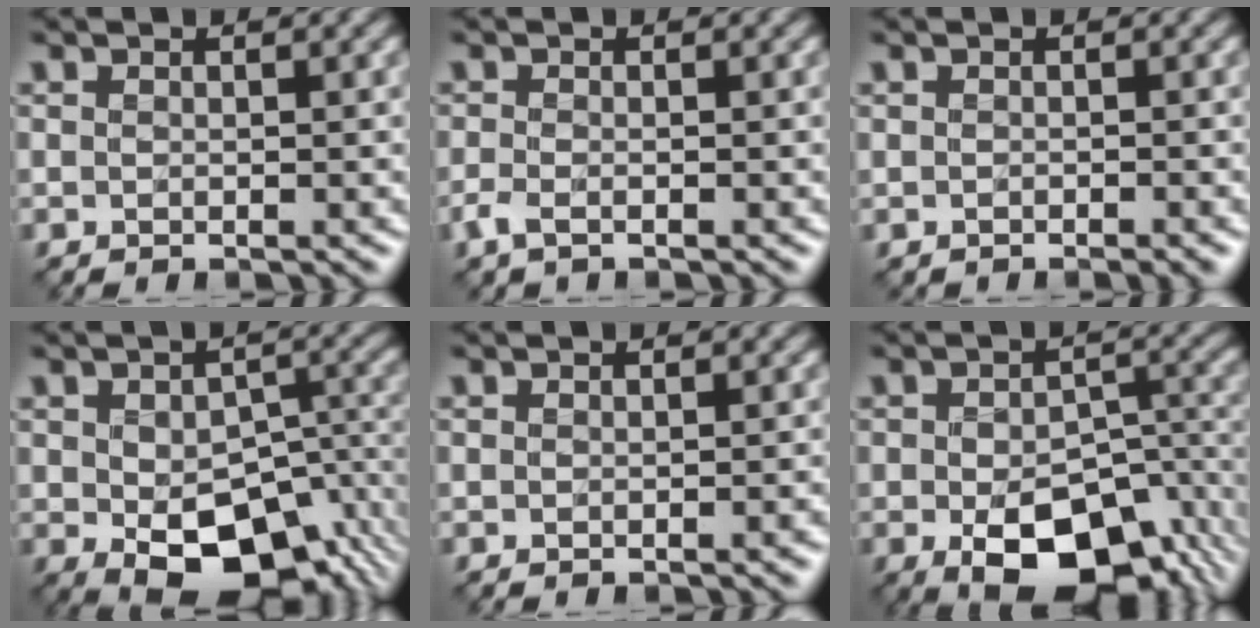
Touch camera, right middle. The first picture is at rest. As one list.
[{"total": 1.0, "force": [-0.8, 0.3, 0.5], "torque": [-0.019, -0.004, -0.020]}, {"total": 0.5, "force": [-0.4, 0.1, 0.3], "torque": [-0.001, -0.003, -0.005]}, {"total": 12.4, "force": [-4.4, 7.1, 9.2], "torque": [-0.143, -0.039, -0.045]}, {"total": 0.9, "force": [-0.4, 0.1, 0.8], "torque": [-0.007, -0.006, -0.005]}, {"total": 11.1, "force": [-4.9, 6.1, 7.9], "torque": [-0.128, -0.025, -0.055]}]